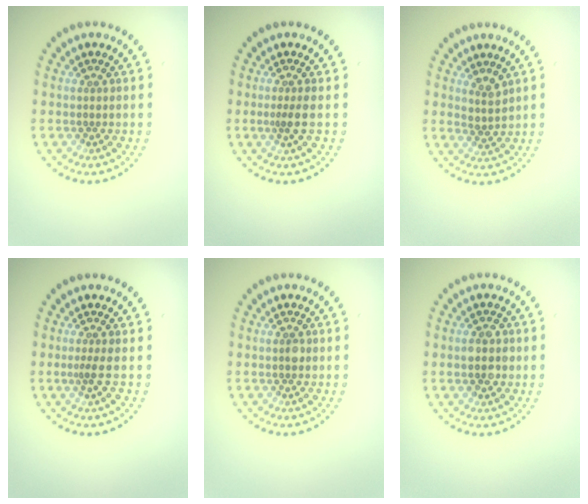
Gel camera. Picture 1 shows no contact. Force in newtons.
{"total": 1.5, "press": 1.1, "slide": 1.0}
{"total": 1.9, "press": 1.4, "slide": 1.3}
{"total": 1.0, "press": 0.6, "slide": 0.8}
{"total": 0.9, "press": 0.9, "slide": 0.0}
{"total": 2.4, "press": 2.4, "slide": 0.2}